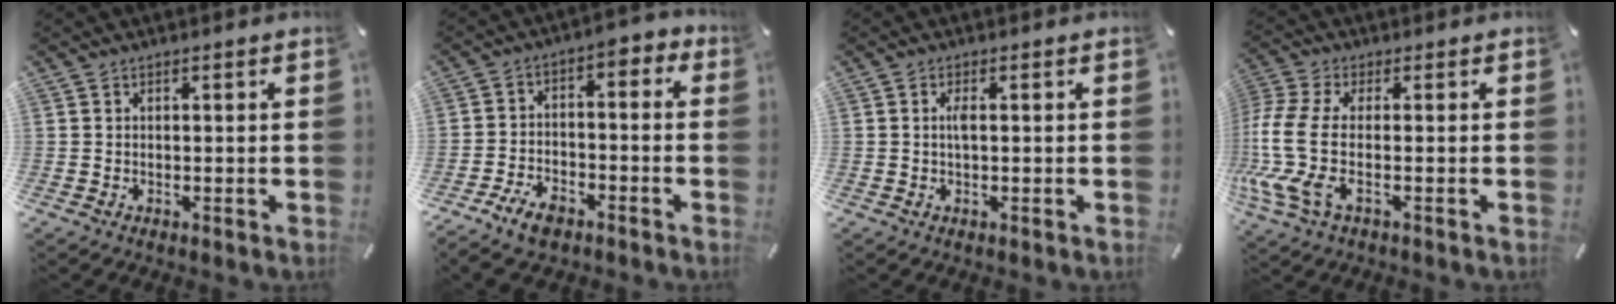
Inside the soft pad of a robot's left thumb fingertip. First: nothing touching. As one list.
[{"total": 8.9, "force": [-5.0, 5.5, 4.8], "torque": [-0.079, 0.029, -0.093]}, {"total": 1.9, "force": [0.2, 0.3, 1.9], "torque": [-0.039, -0.002, 0.002]}, {"total": 10.7, "force": [-0.7, 4.5, 9.7], "torque": [-0.240, -0.028, -0.016]}]